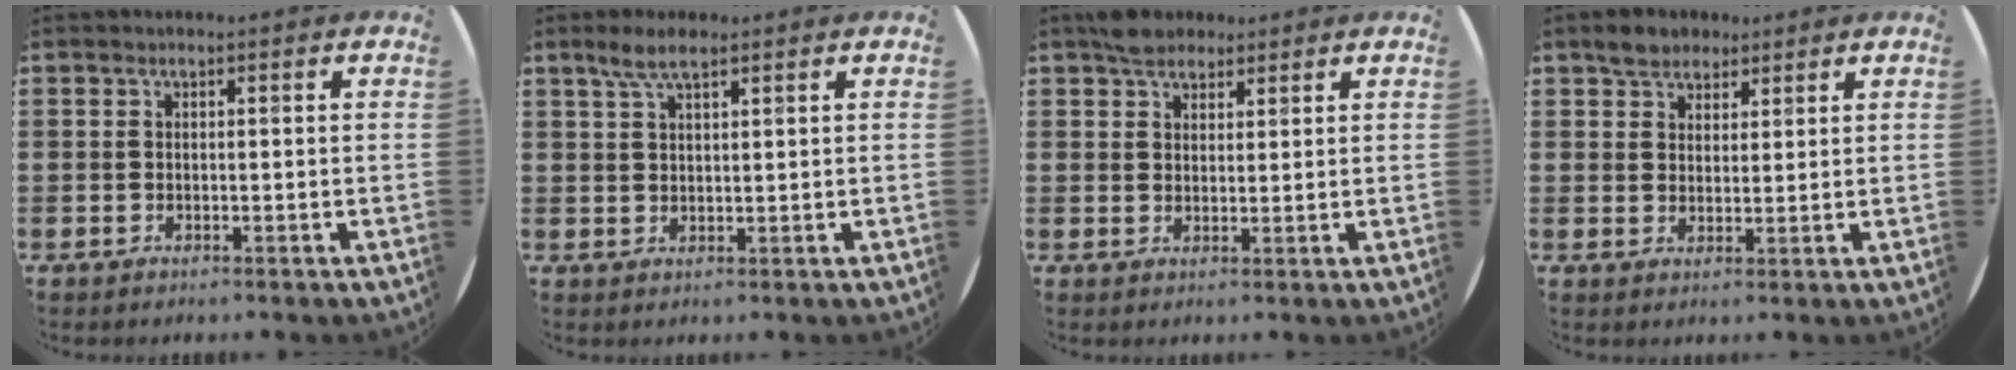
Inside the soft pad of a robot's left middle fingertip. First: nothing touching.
{"total": 3.7, "force": [2.6, 0.9, 2.5], "torque": [-0.053, 0.006, 0.046]}
{"total": 3.4, "force": [2.9, 1.7, 0.5], "torque": [-0.009, 0.004, 0.055]}
{"total": 3.3, "force": [2.7, 1.8, 0.2], "torque": [-0.004, 0.005, 0.052]}